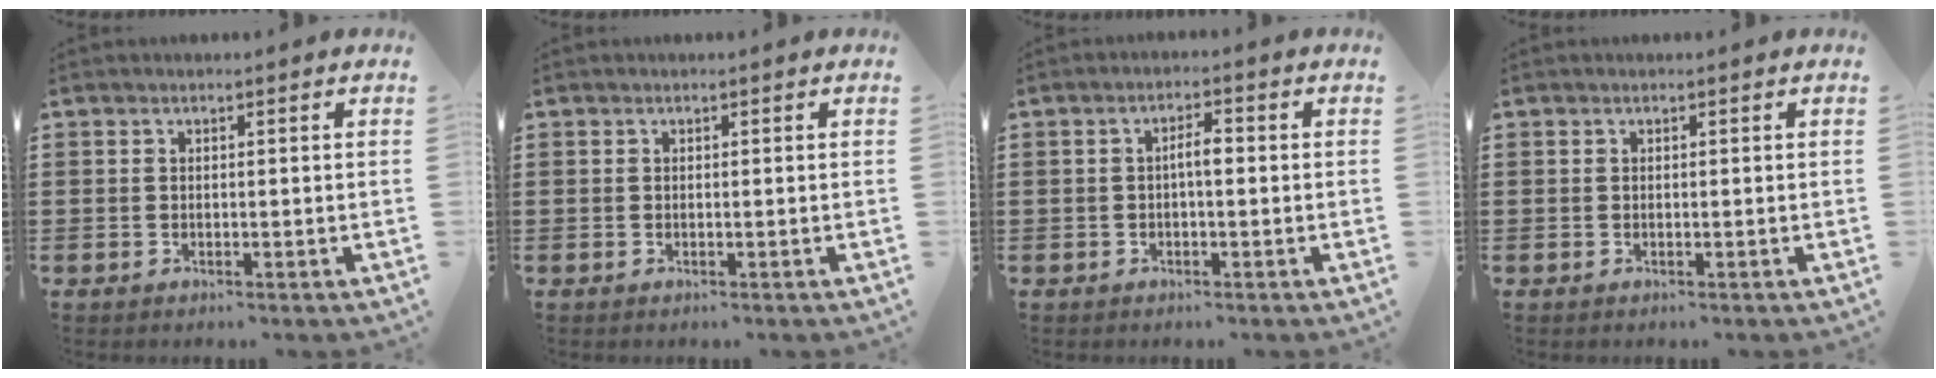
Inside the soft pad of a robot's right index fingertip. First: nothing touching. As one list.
[{"total": 0.0}, {"total": 2.6, "force": [-0.2, 0.7, 2.5], "torque": [-0.046, 0.004, -0.006]}, {"total": 0.0}]